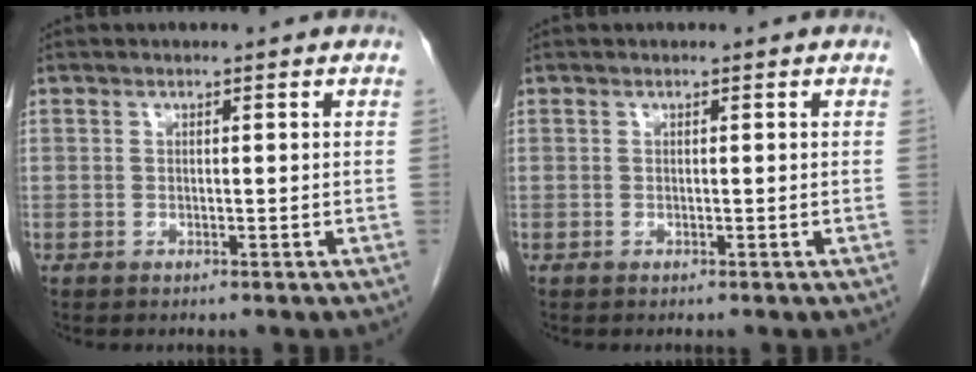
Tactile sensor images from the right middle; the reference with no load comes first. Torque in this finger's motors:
{"motor_torque": [-0.05, -0.25, 0.03, 0.00]}